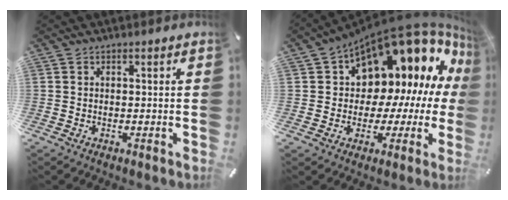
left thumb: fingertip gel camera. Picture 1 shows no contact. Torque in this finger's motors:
{"motor_torque": [2.42, 2.59, 1.67, -1.10, 0.28]}